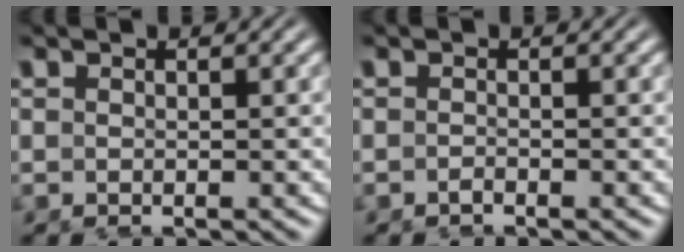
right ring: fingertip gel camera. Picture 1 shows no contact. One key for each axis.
{"total": 0.8, "fx": -0.7, "fy": -0.2, "fz": 0.1, "tx": 0.000, "ty": -0.001, "tz": -0.012}